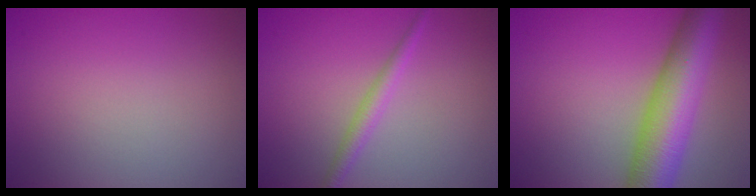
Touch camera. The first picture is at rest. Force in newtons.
{"total": 1.9, "press": 1.9, "slide": 0.1}
{"total": 10.1, "press": 10.1, "slide": 0.2}